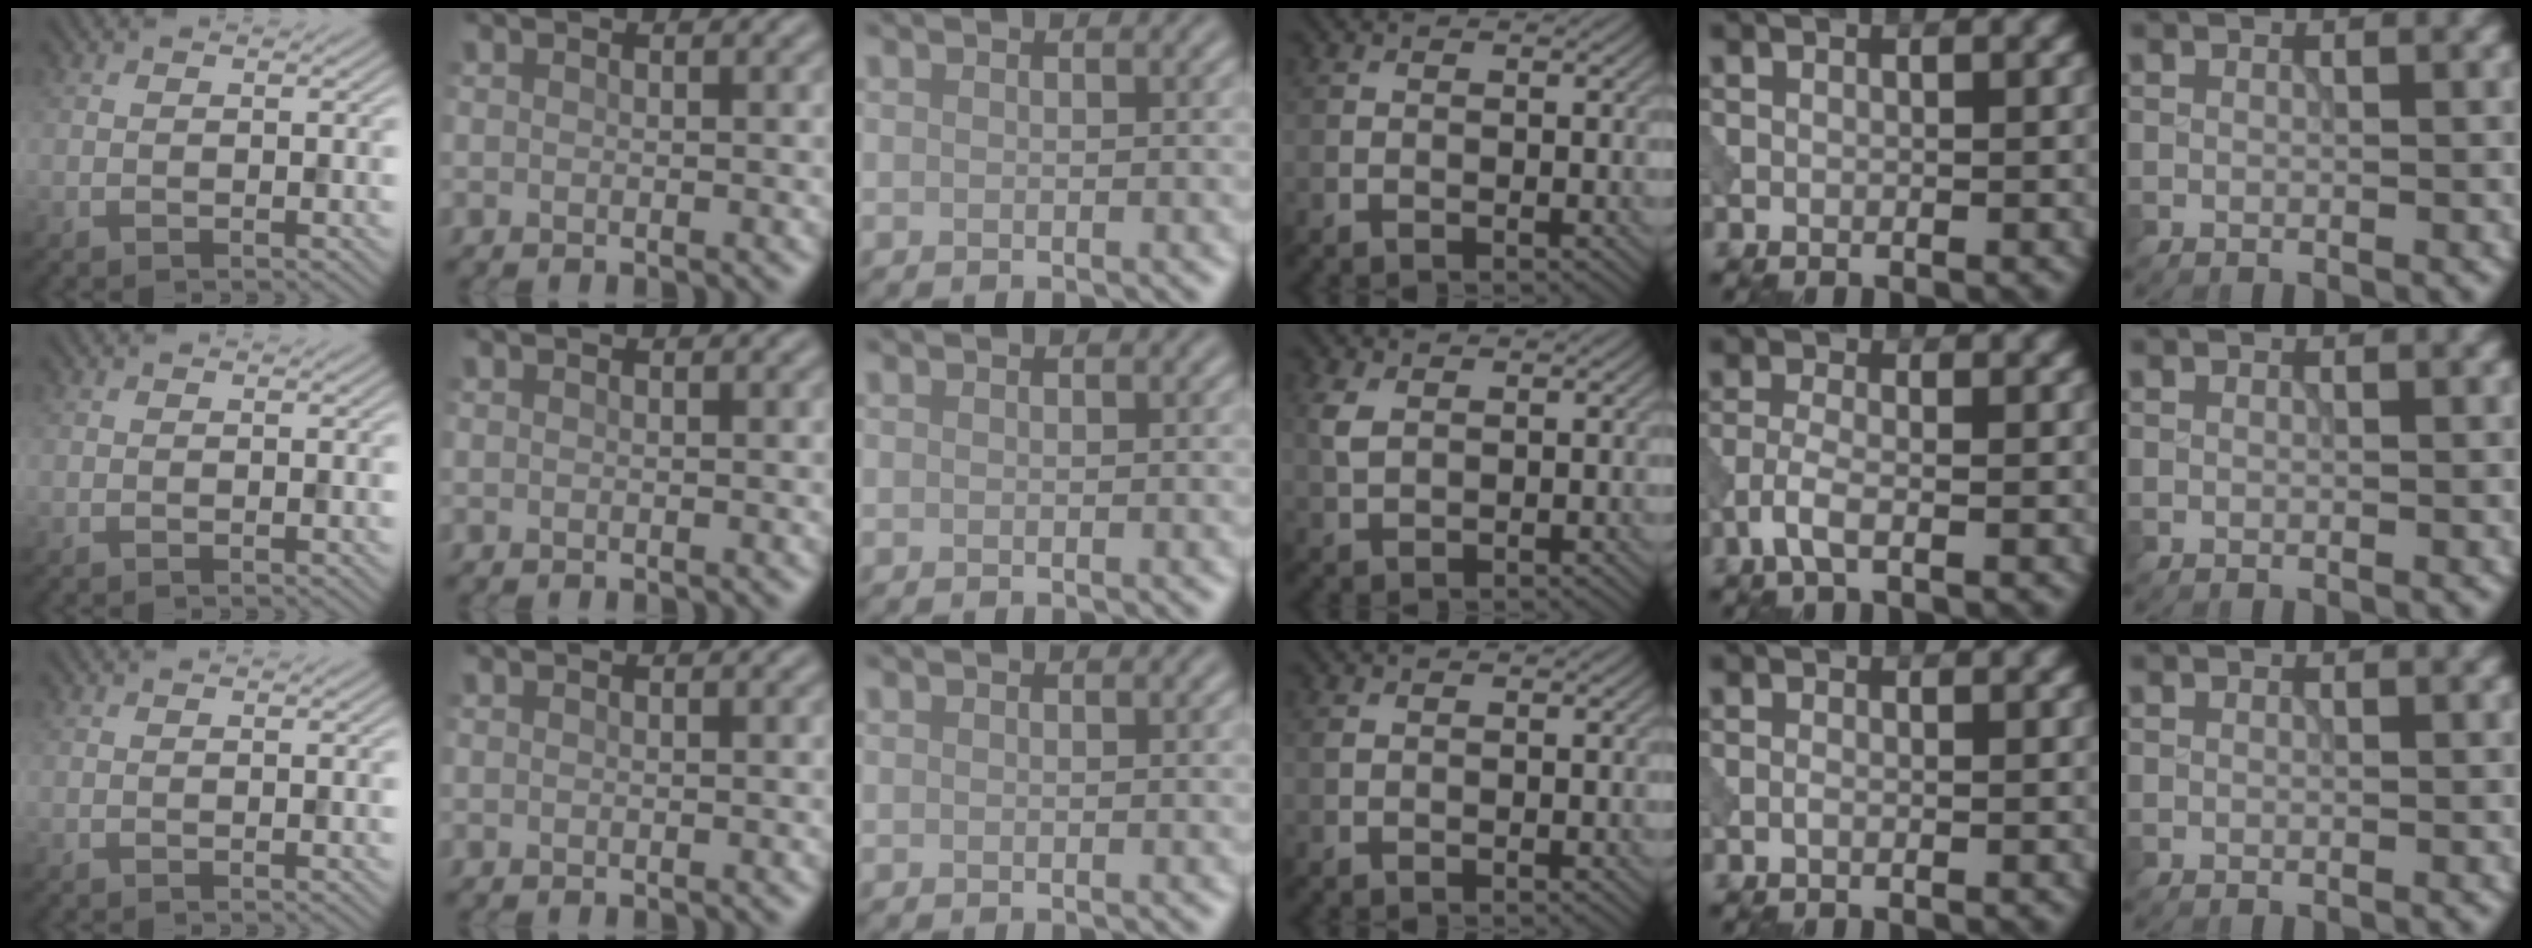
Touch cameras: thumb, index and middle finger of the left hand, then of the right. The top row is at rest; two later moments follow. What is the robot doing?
{"motion": "dispense", "object": "pipette"}